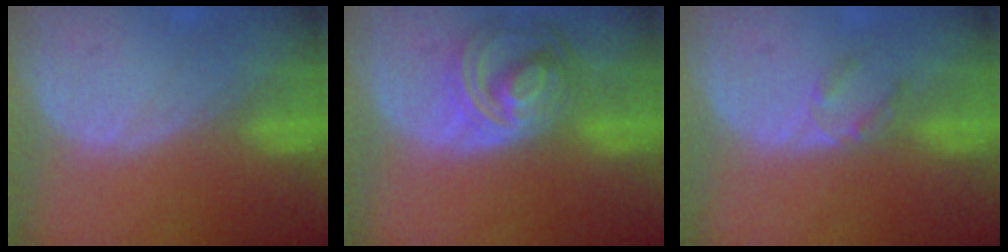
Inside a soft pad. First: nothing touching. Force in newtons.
{"total": 8.6, "press": 7.4, "slide": 4.4}
{"total": 2.5, "press": 2.3, "slide": 1.0}